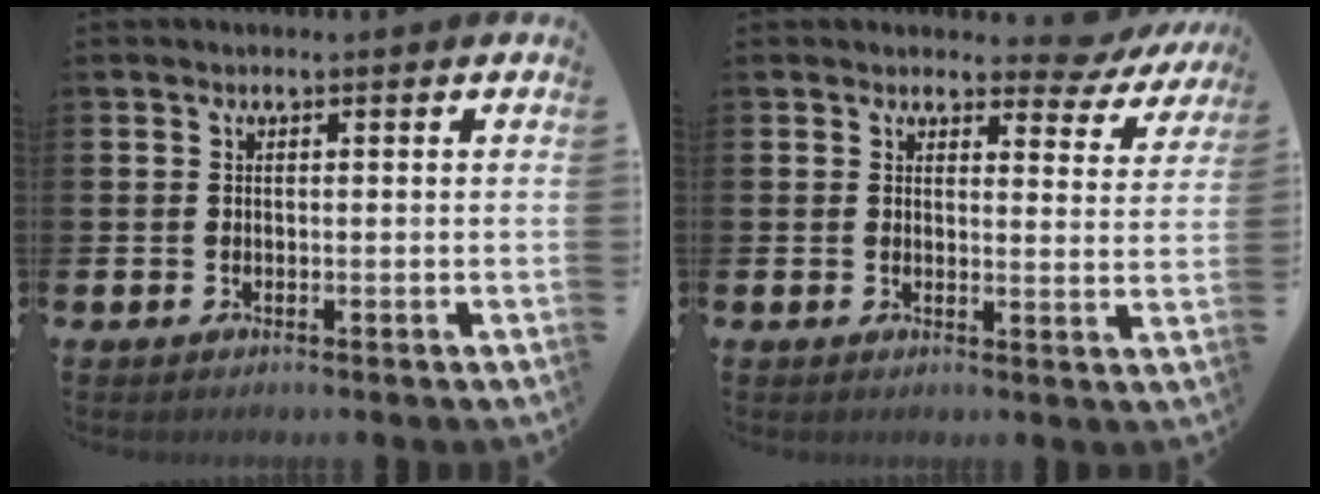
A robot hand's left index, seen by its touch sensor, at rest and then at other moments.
{"total": 3.7, "force": [3.4, 1.4, 0.7], "torque": [-0.007, -0.022, 0.055]}